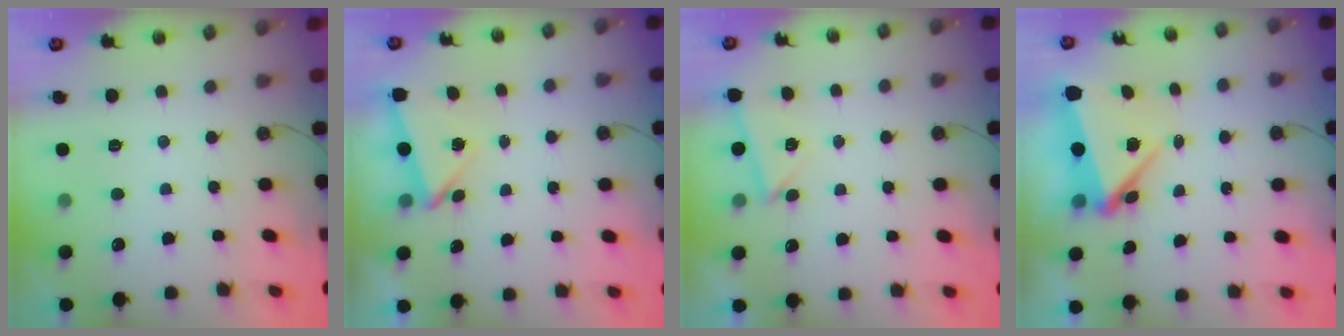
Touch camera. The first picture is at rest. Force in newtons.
{"total": 2.9, "press": 2.6, "slide": 1.2}
{"total": 3.8, "press": 3.0, "slide": 2.3}
{"total": 5.4, "press": 5.3, "slide": 0.9}